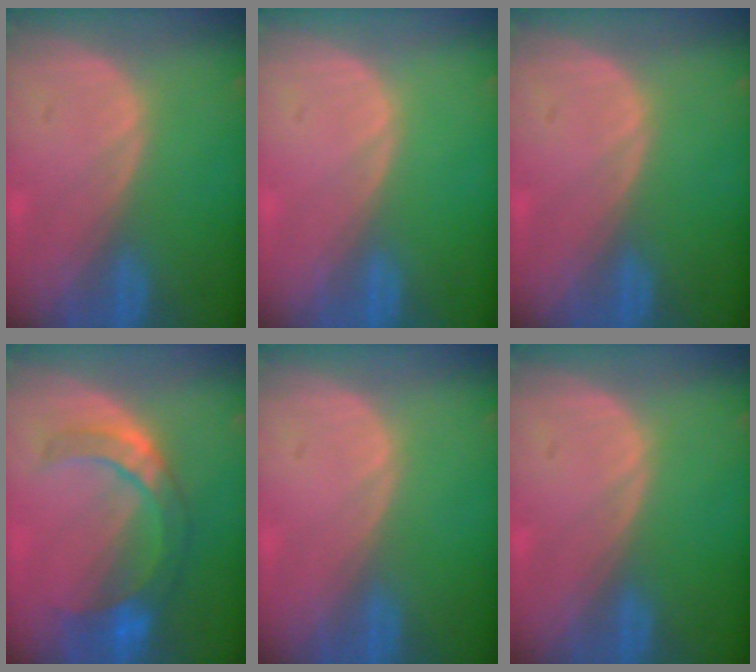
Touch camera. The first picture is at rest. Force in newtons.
{"total": 0.0}
{"total": 0.0}
{"total": 8.0, "press": 7.5, "slide": 2.8}
{"total": 0.0}
{"total": 0.0}